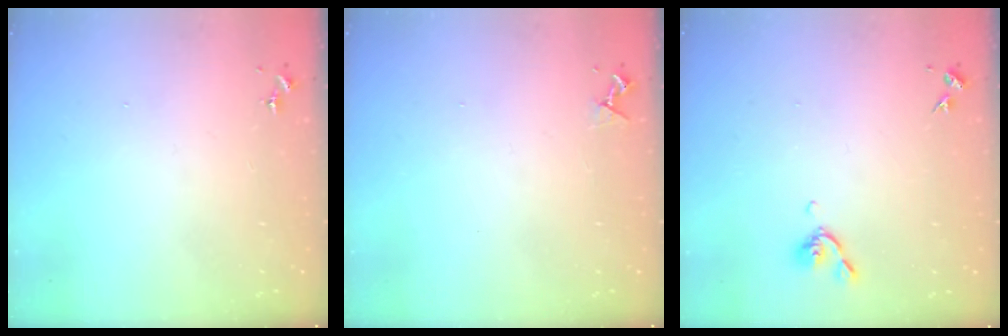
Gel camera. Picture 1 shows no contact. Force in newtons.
{"total": 3.8, "press": 3.7, "slide": 0.6}
{"total": 5.6, "press": 5.5, "slide": 1.0}